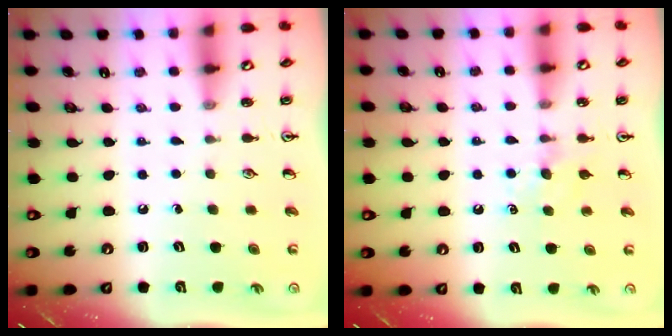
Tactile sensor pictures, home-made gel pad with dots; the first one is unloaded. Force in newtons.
{"total": 4.4, "press": 4.4, "slide": 0.6}